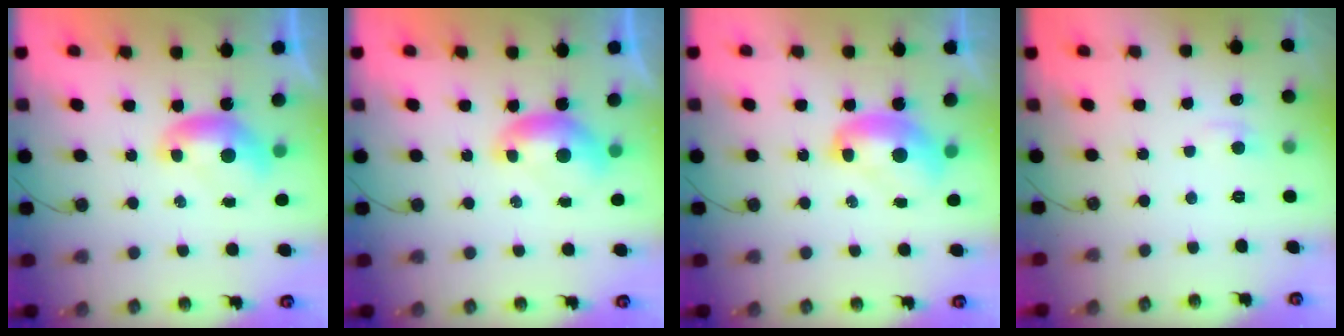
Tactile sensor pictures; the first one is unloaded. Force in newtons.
{"total": 0.0}
{"total": 2.4, "press": 2.4, "slide": 0.3}
{"total": 1.2, "press": 0.9, "slide": 0.7}